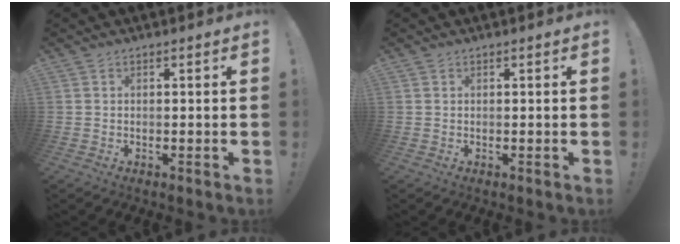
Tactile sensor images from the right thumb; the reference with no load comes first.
{"total": 0.0}